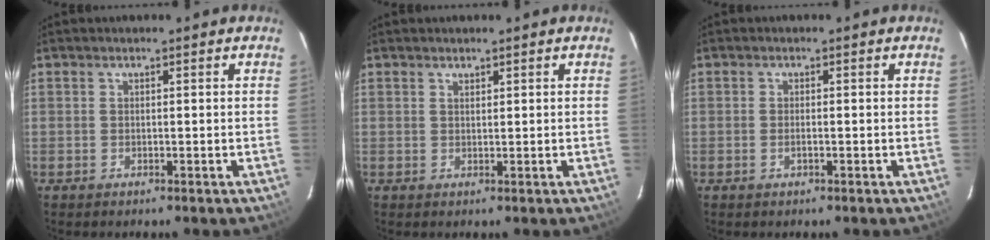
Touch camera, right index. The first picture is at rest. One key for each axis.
{"total": 0.7, "fx": 0.6, "fy": 0.3, "fz": 0.2, "tx": -0.003, "ty": 0.001, "tz": 0.012}
{"total": 1.1, "fx": -0.4, "fy": 0.3, "fz": 1.0, "tx": -0.020, "ty": 0.000, "tz": -0.007}